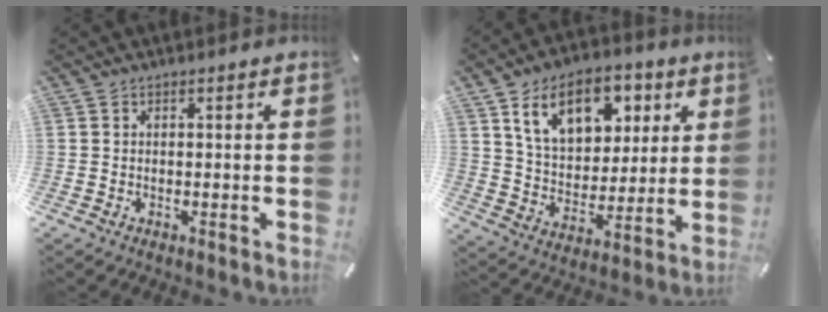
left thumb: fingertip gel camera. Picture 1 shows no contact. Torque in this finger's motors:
{"motor_torque": [2.36, 2.36, 1.39, -1.38, 0.33]}